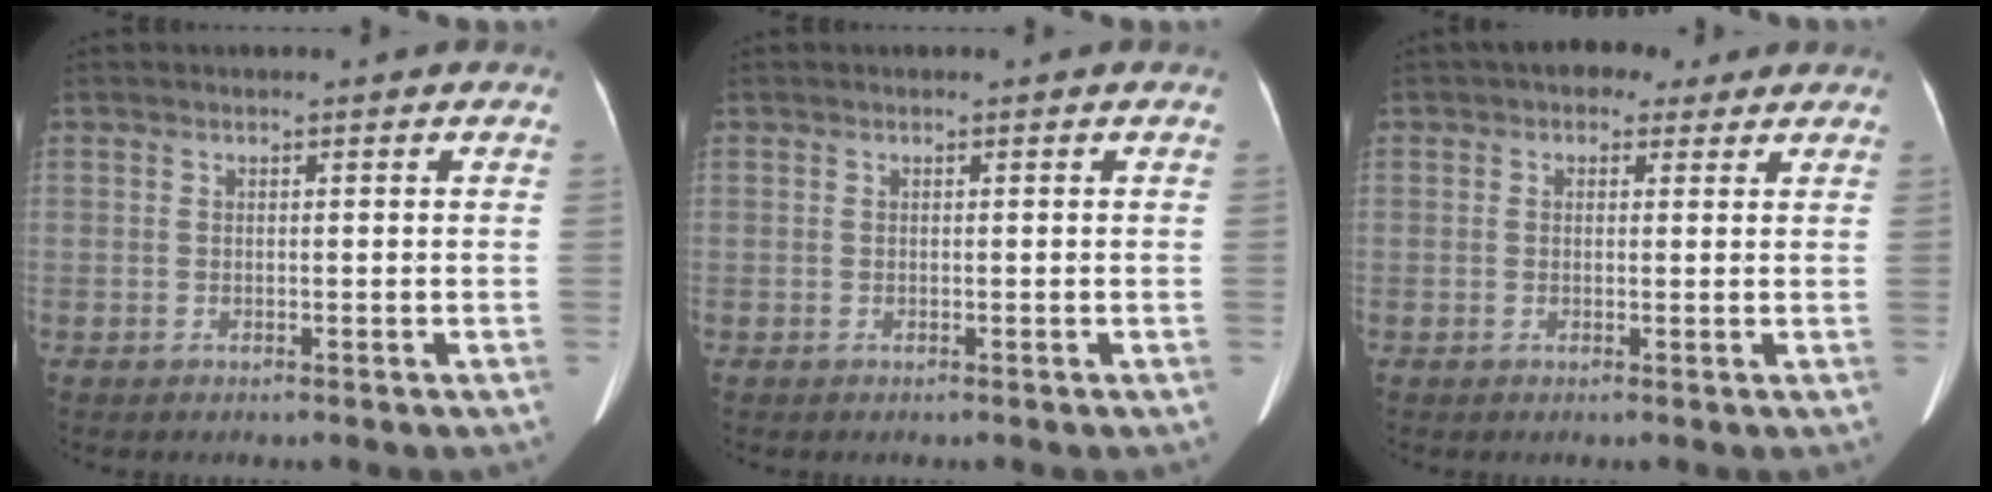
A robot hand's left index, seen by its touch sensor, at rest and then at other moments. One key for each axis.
{"total": 0.0}
{"total": 3.7, "fx": 2.3, "fy": 2.4, "fz": 1.6, "tx": -0.021, "ty": 0.019, "tz": 0.031}